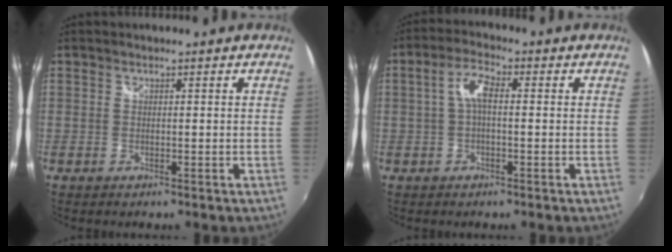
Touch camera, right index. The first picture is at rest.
{"total": 4.6, "force": [0.1, 1.8, 4.3], "torque": [-0.086, 0.015, 0.001]}